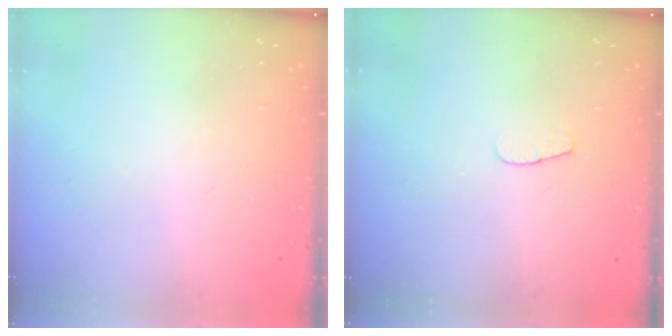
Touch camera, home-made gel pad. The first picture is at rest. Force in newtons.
{"total": 3.7, "press": 3.7, "slide": 0.4}